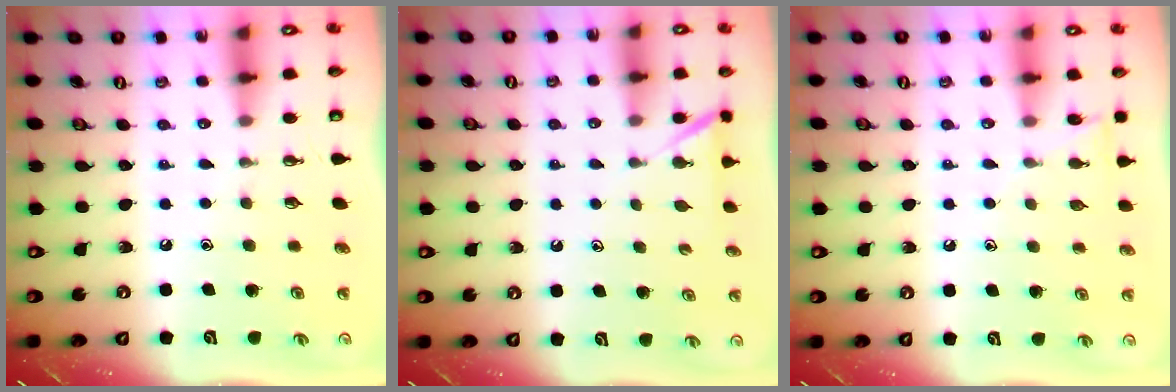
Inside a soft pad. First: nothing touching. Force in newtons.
{"total": 3.6, "press": 3.6, "slide": 0.3}
{"total": 6.3, "press": 6.3, "slide": 0.6}